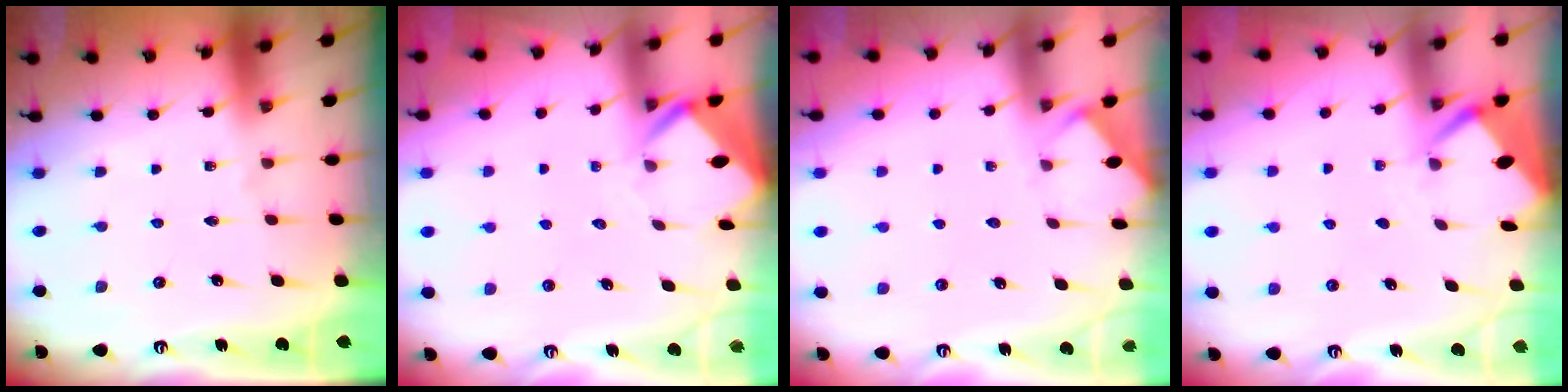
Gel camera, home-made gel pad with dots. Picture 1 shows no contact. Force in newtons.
{"total": 3.0, "press": 3.0, "slide": 0.2}
{"total": 1.7, "press": 1.7, "slide": 0.3}
{"total": 2.9, "press": 2.9, "slide": 0.3}